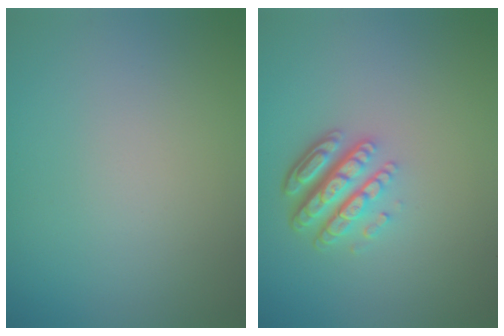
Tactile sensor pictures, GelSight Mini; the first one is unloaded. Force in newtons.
{"total": 5.0, "press": 3.5, "slide": 3.6}